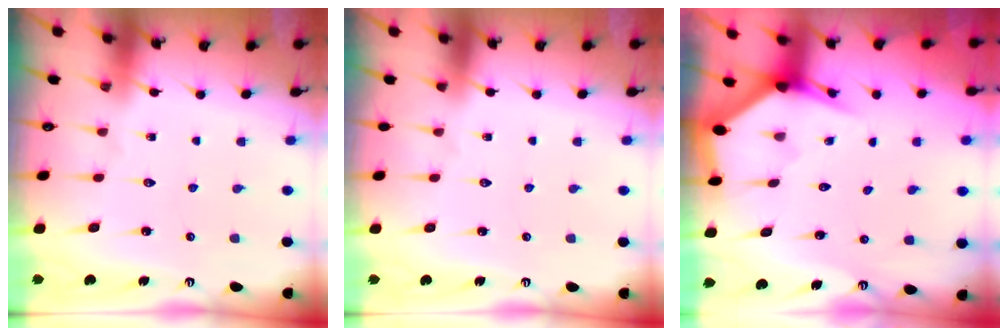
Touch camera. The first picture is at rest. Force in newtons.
{"total": 0.0}
{"total": 2.8, "press": 2.8, "slide": 0.0}